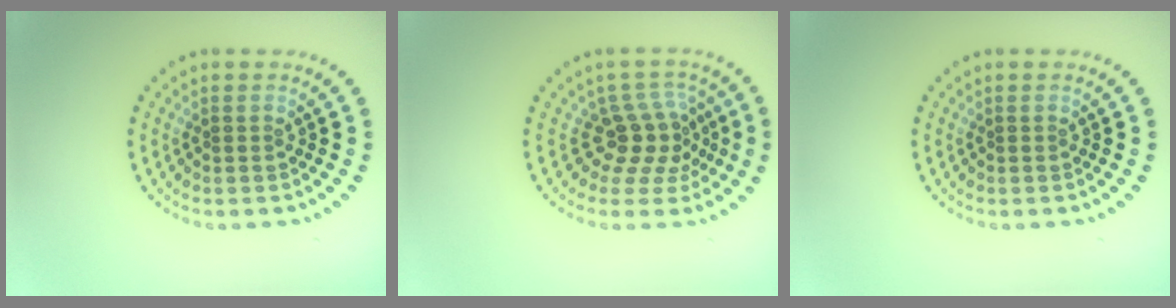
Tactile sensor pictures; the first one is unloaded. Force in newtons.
{"total": 3.6, "press": 2.7, "slide": 2.5}
{"total": 0.0}